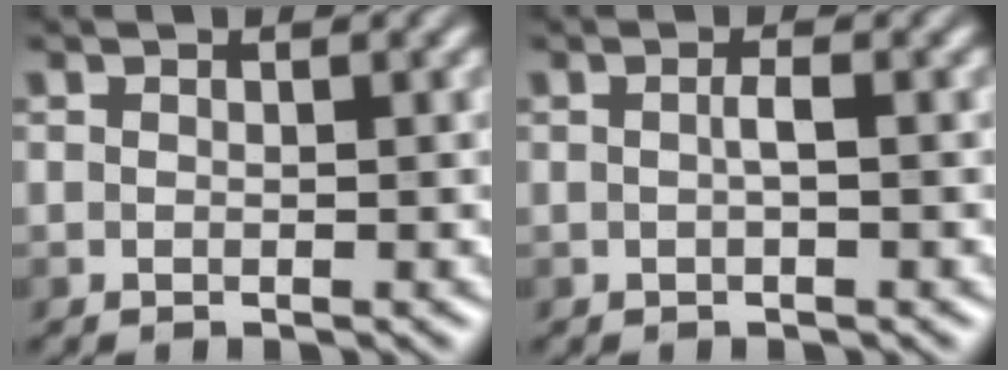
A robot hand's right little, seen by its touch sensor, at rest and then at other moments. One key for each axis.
{"total": 0.7, "fx": -0.2, "fy": -0.2, "fz": 0.7, "tx": -0.016, "ty": 0.007, "tz": -0.002}